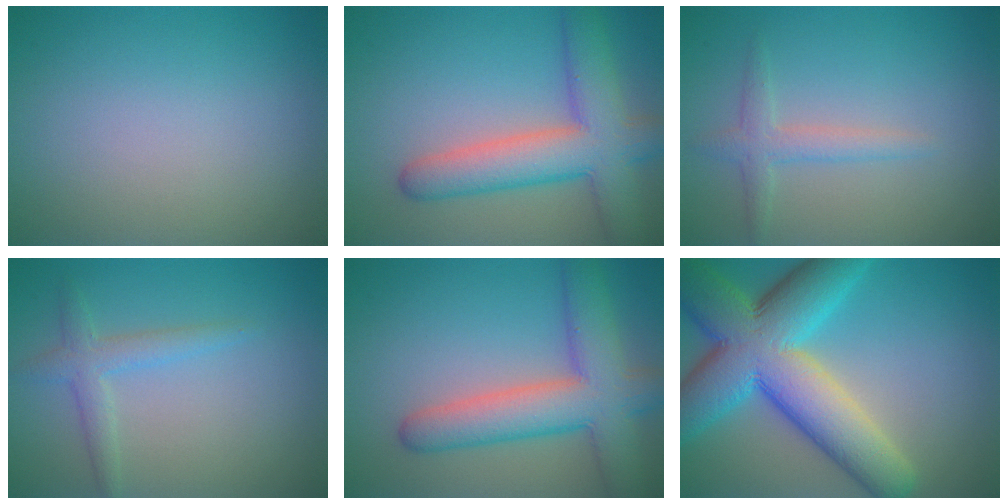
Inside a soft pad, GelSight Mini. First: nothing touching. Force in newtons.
{"total": 7.7, "press": 7.7, "slide": 0.5}
{"total": 1.9, "press": 1.9, "slide": 0.0}
{"total": 2.3, "press": 2.3, "slide": 0.1}
{"total": 7.7, "press": 7.7, "slide": 0.5}
{"total": 12.7, "press": 12.7, "slide": 0.2}